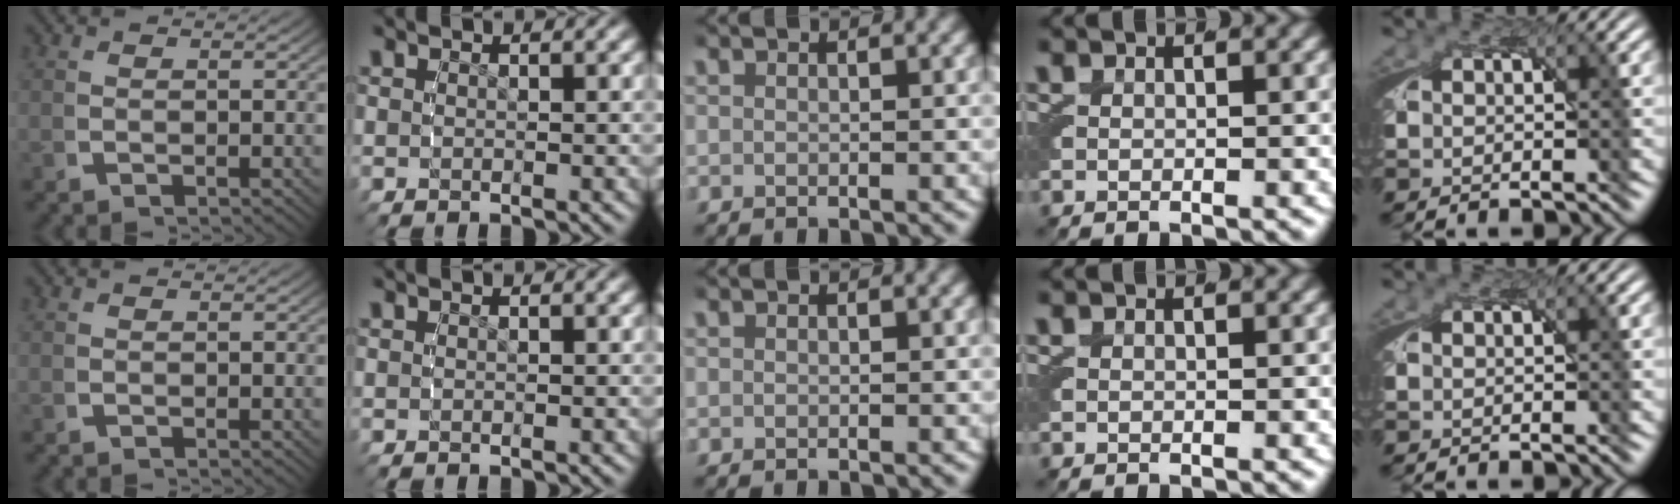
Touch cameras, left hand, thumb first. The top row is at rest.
{}